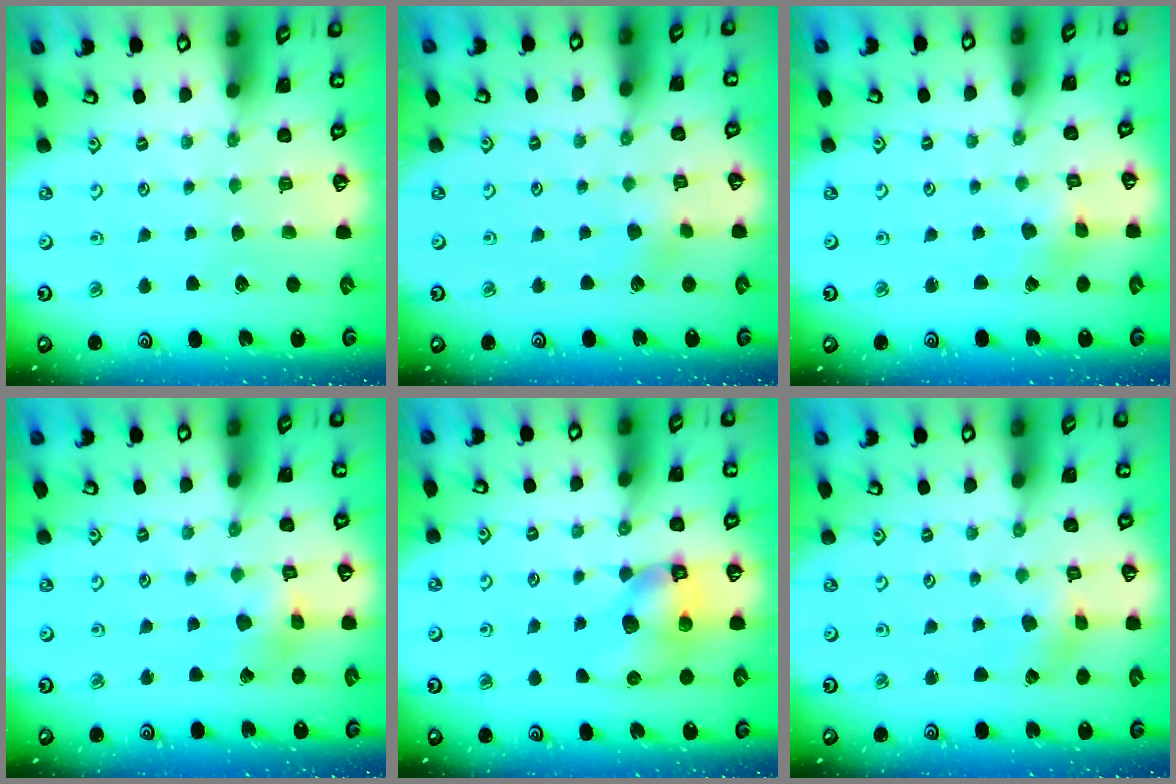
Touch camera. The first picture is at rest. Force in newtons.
{"total": 2.9, "press": 2.8, "slide": 0.2}
{"total": 1.4, "press": 1.4, "slide": 0.2}
{"total": 4.3, "press": 4.3, "slide": 0.6}
{"total": 10.6, "press": 10.5, "slide": 1.7}
{"total": 1.4, "press": 1.3, "slide": 0.3}